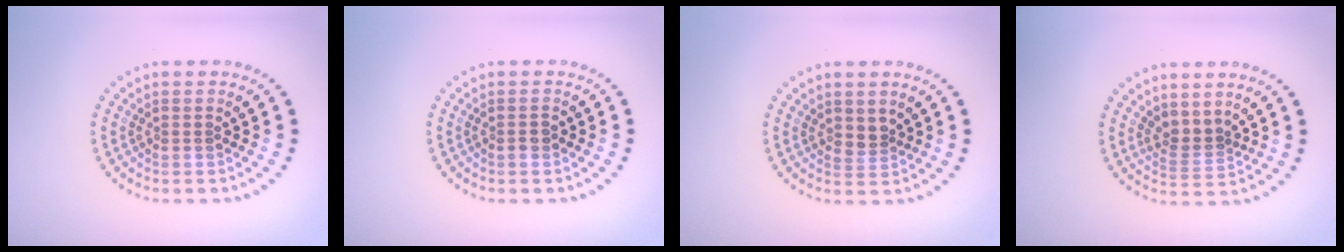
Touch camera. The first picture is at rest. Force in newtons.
{"total": 0.8, "press": 0.7, "slide": 0.3}
{"total": 1.4, "press": 1.1, "slide": 0.8}
{"total": 1.9, "press": 1.2, "slide": 1.5}